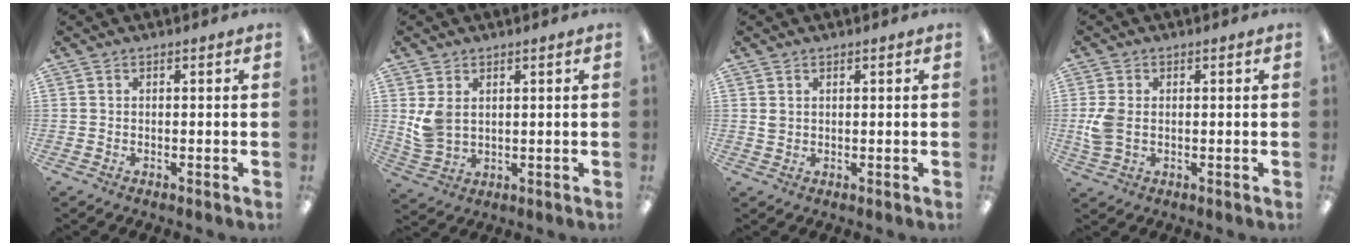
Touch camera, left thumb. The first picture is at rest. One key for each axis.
{"total": 5.6, "fx": 2.0, "fy": 3.9, "fz": 3.5, "tx": -0.083, "ty": -0.004, "tz": 0.040}
{"total": 1.4, "fx": 0.7, "fy": 1.0, "fz": 0.5, "tx": -0.011, "ty": 0.002, "tz": 0.014}
{"total": 5.2, "fx": -0.1, "fy": 3.6, "fz": 3.8, "tx": -0.088, "ty": 0.002, "tz": -0.003}